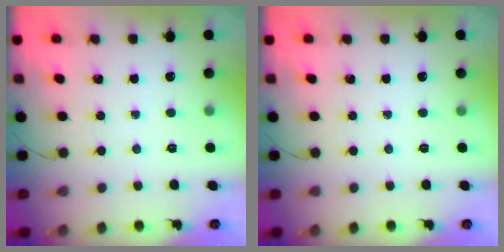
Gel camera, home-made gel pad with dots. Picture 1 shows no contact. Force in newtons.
{"total": 0.0}